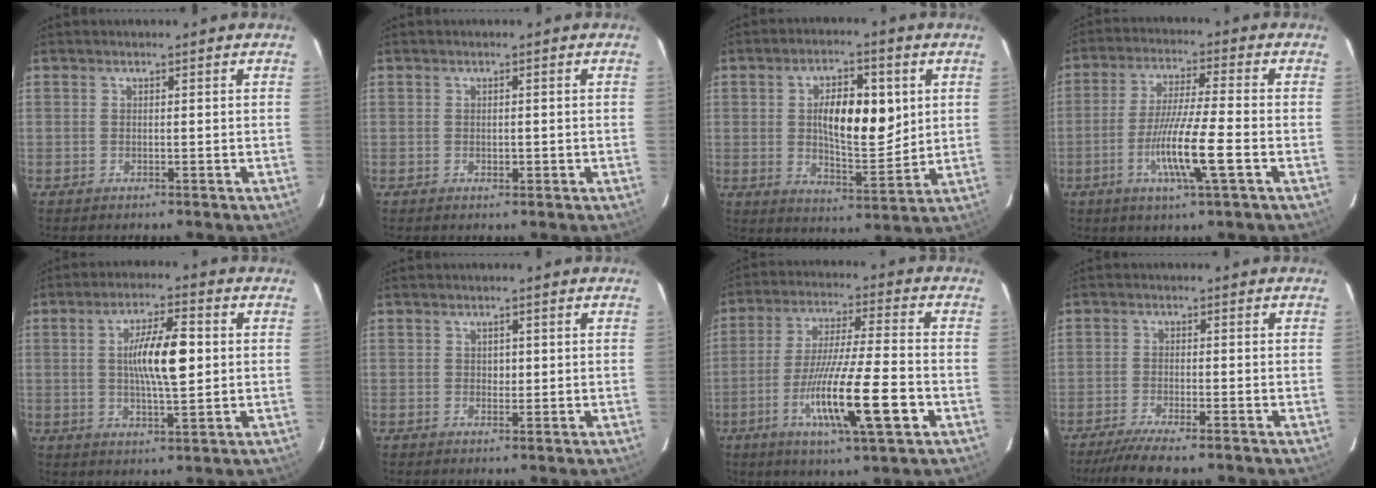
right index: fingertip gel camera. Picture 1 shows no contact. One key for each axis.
{"total": 1.0, "fx": -0.2, "fy": 0.6, "fz": 0.8, "tx": -0.010, "ty": 0.000, "tz": 0.000}
{"total": 11.5, "fx": 2.2, "fy": 4.3, "fz": 10.4, "tx": -0.174, "ty": 0.009, "tz": 0.042}
{"total": 10.5, "fx": -3.4, "fy": -0.2, "fz": 10.0, "tx": -0.189, "ty": -0.013, "tz": -0.066}
{"total": 9.6, "fx": 0.9, "fy": 1.7, "fz": 9.4, "tx": -0.167, "ty": 0.008, "tz": 0.014}
{"total": 1.2, "fx": 0.2, "fy": 0.9, "fz": 0.8, "tx": -0.009, "ty": 0.001, "tz": 0.003}
{"total": 15.3, "fx": -5.4, "fy": 0.8, "fz": 14.3, "tx": -0.260, "ty": -0.019, "tz": -0.092}
{"total": 8.4, "fx": -6.9, "fy": 0.7, "fz": 4.7, "tx": -0.070, "ty": -0.017, "tz": -0.111}